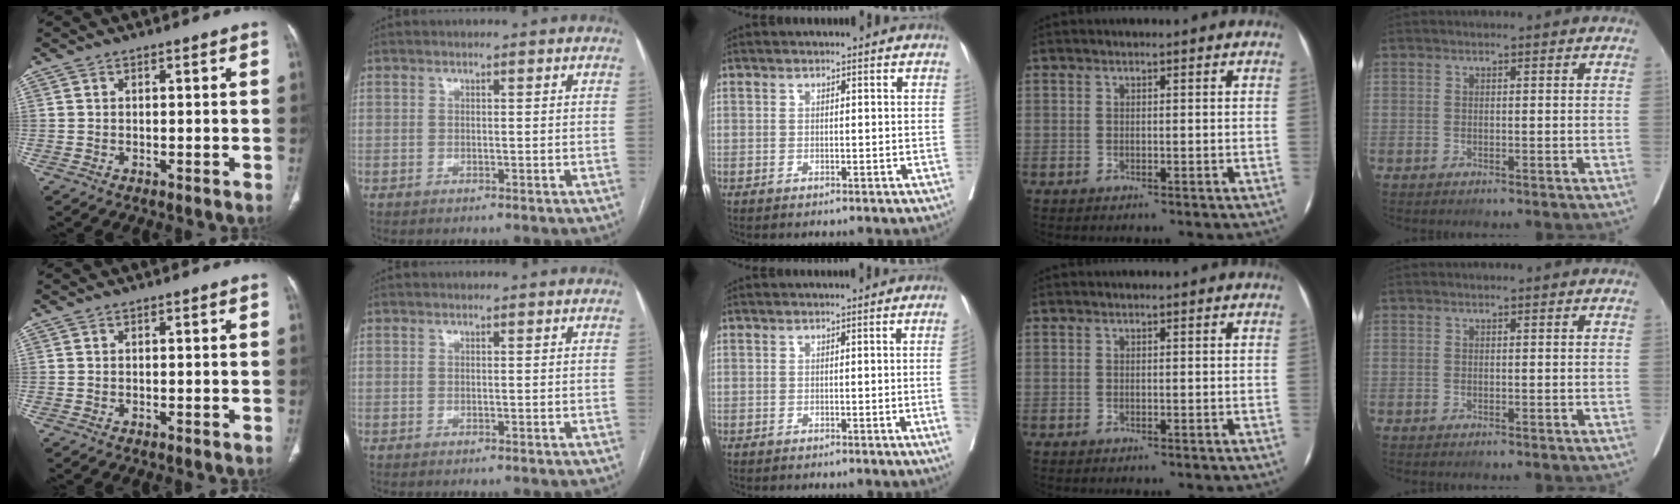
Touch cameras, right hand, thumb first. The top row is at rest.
{"middle": {"total": 2.7, "force": [-0.5, 0.0, 2.7], "torque": [-0.036, 0.002, -0.006]}}